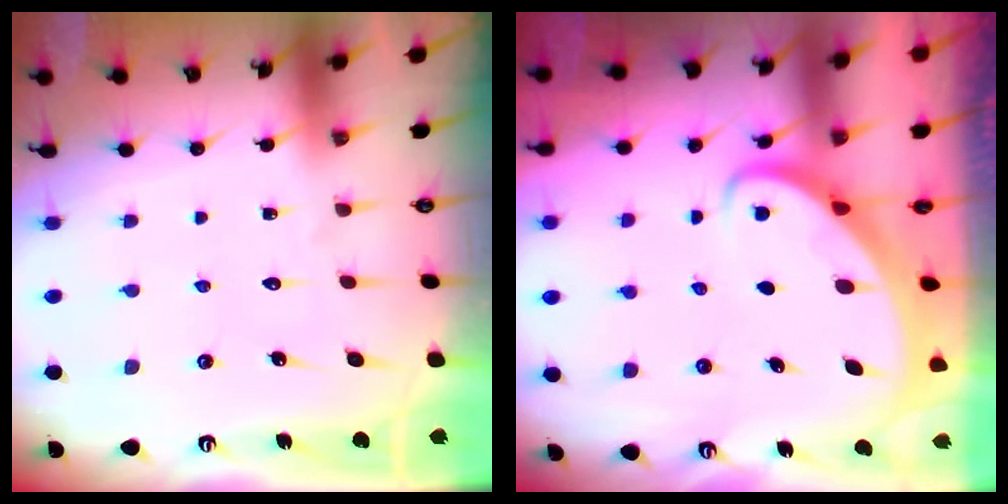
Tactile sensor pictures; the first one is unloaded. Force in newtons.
{"total": 2.6, "press": 2.6, "slide": 0.3}